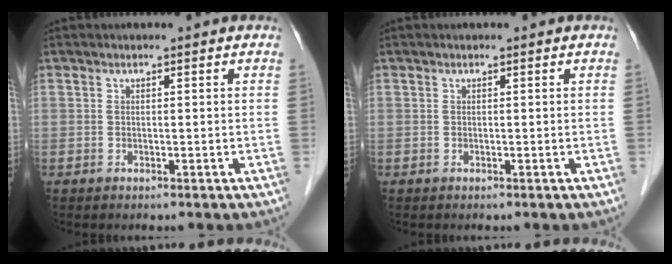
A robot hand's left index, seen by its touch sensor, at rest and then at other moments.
{"total": 0.0}